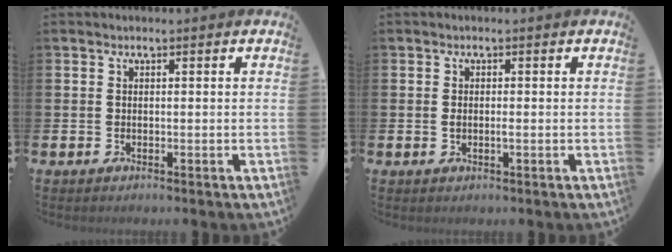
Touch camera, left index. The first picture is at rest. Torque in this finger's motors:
{"motor_torque": [0.18, 0.07, 0.02, 0.02]}